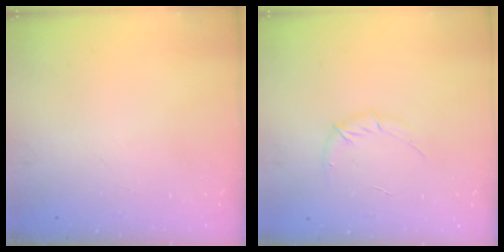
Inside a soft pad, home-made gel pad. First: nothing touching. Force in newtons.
{"total": 5.7, "press": 5.5, "slide": 1.6}